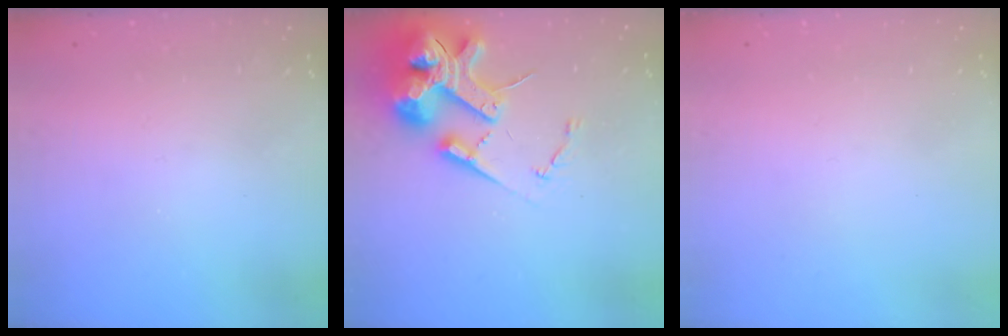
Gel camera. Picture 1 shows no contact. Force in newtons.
{"total": 19.0, "press": 18.8, "slide": 2.9}
{"total": 0.0}